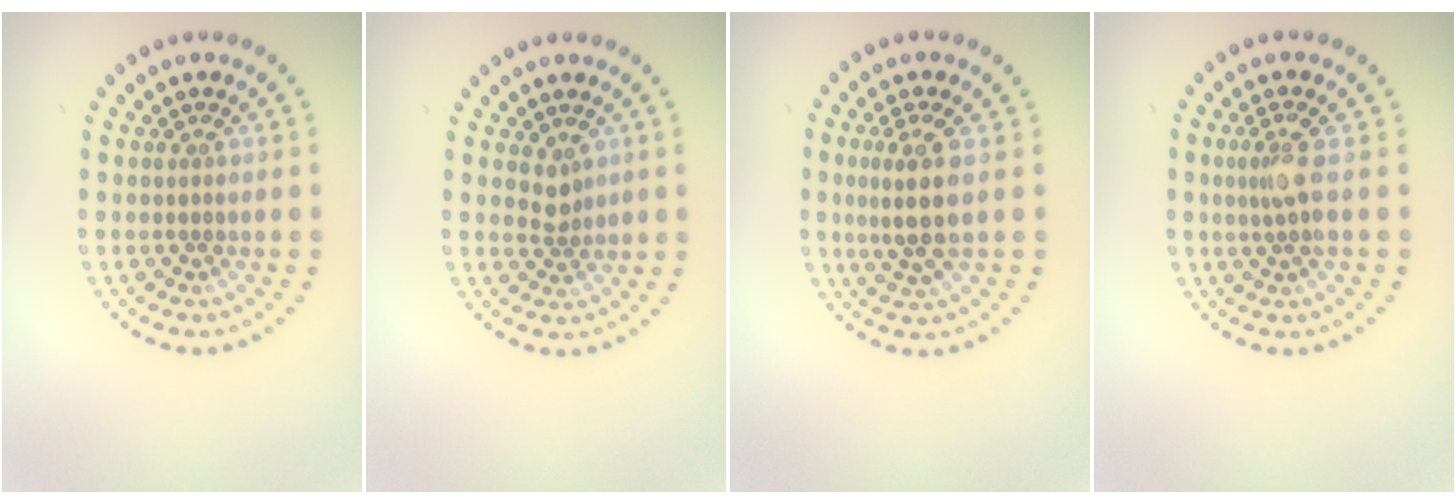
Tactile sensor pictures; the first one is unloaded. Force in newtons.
{"total": 1.3, "press": 1.0, "slide": 0.9}
{"total": 3.5, "press": 3.1, "slide": 1.6}
{"total": 2.0, "press": 1.5, "slide": 1.3}